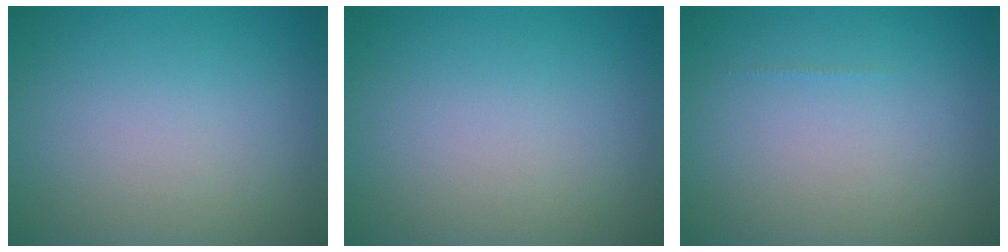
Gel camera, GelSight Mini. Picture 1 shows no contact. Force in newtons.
{"total": 0.0}
{"total": 0.0}